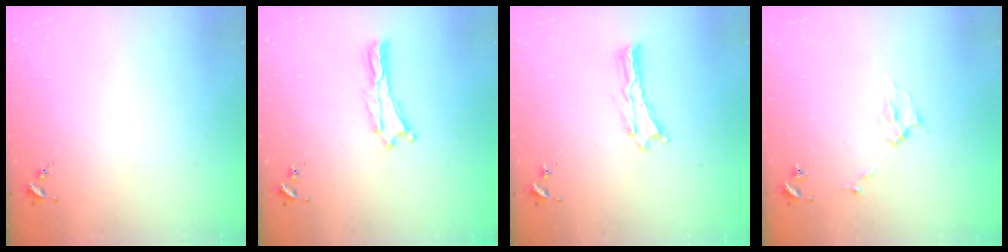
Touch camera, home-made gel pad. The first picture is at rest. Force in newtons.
{"total": 0.0}
{"total": 0.0}
{"total": 2.7, "press": 2.7, "slide": 0.3}